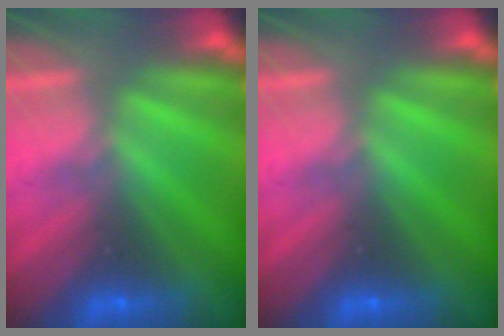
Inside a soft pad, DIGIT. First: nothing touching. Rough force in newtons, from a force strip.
{"total": 0.0}